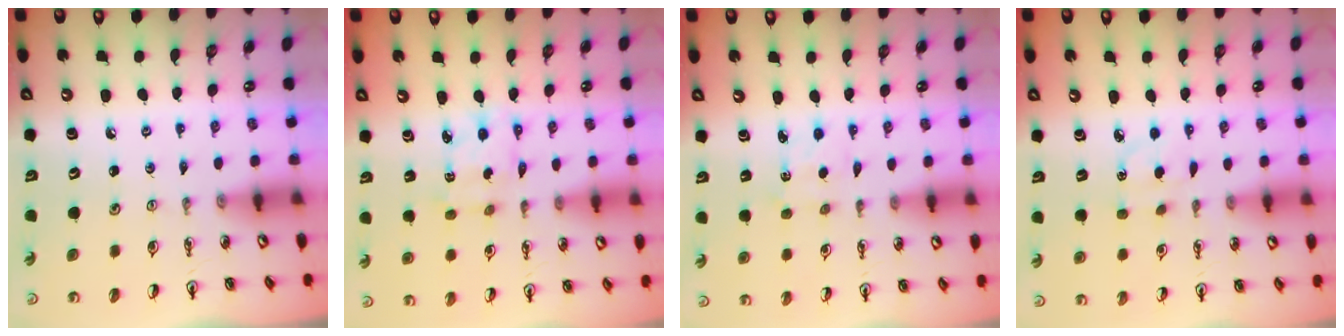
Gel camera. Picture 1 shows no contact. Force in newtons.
{"total": 2.4, "press": 2.4, "slide": 0.2}
{"total": 1.5, "press": 1.4, "slide": 0.4}
{"total": 3.8, "press": 3.8, "slide": 0.5}